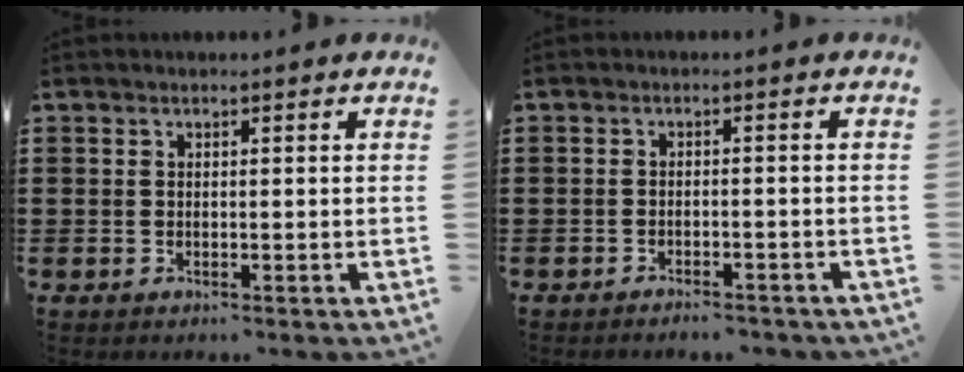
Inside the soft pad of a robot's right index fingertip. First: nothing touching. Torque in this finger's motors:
{"motor_torque": [2.14, 0.00, 0.08, 0.01]}